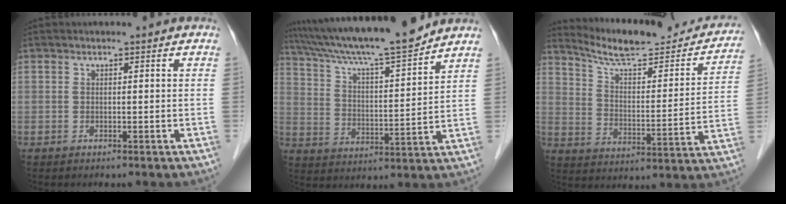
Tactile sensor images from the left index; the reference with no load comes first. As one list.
[{"total": 17.0, "force": [15.0, 0.1, 8.0], "torque": [-0.140, 0.003, 0.245]}, {"total": 20.5, "force": [18.8, 3.4, 7.5], "torque": [-0.102, -0.029, 0.260]}]